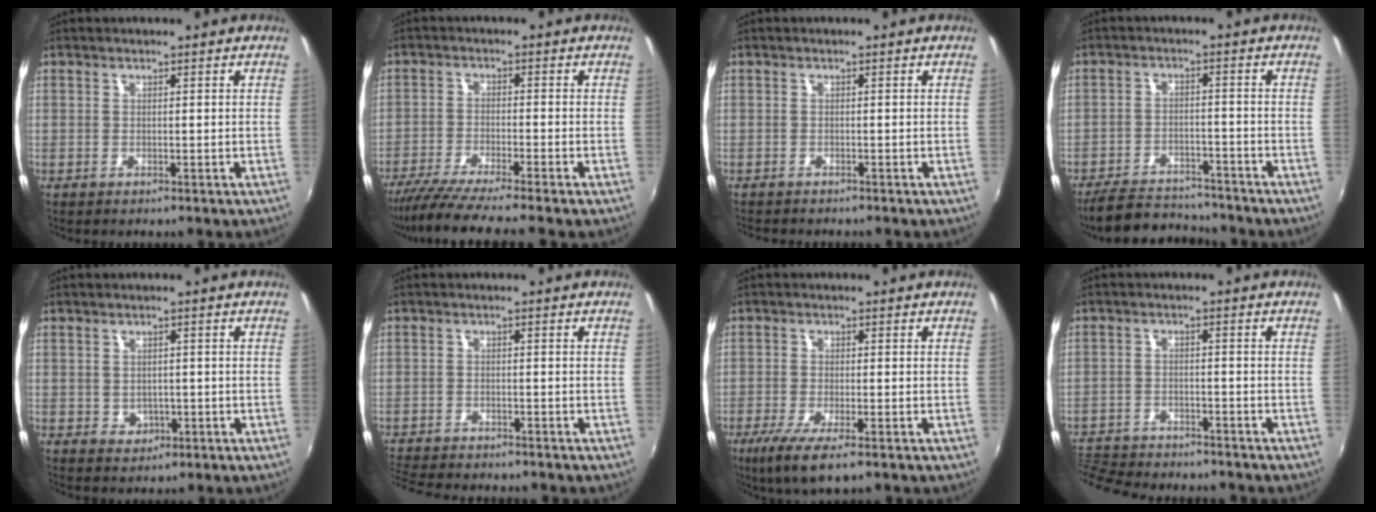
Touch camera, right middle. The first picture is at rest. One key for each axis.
{"total": 9.7, "fx": -8.4, "fy": -1.3, "fz": 4.6, "tx": -0.101, "ty": -0.033, "tz": -0.144}
{"total": 2.1, "fx": -2.0, "fy": 0.3, "fz": 0.6, "tx": -0.018, "ty": -0.013, "tz": -0.032}
{"total": 10.8, "fx": -10.0, "fy": 2.6, "fz": 3.2, "tx": -0.089, "ty": 0.002, "tz": -0.152}
{"total": 2.6, "fx": -0.3, "fy": 2.4, "fz": 1.0, "tx": -0.017, "ty": 0.002, "tz": 0.003}
{"total": 8.7, "fx": -8.1, "fy": 1.4, "fz": 3.0, "tx": -0.084, "ty": -0.016, "tz": -0.135}
{"total": 7.6, "fx": -4.6, "fy": 1.3, "fz": 5.9, "tx": -0.131, "ty": -0.032, "tz": -0.080}
{"total": 11.9, "fx": -10.9, "fy": 2.9, "fz": 3.9, "tx": -0.105, "ty": -0.009, "tz": -0.178}